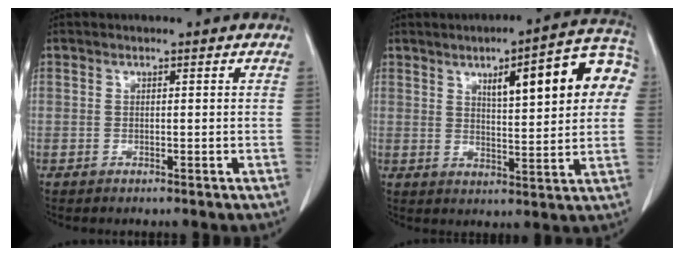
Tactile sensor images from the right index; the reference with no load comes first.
{"total": 14.7, "force": [4.6, 3.0, 13.6], "torque": [-0.177, 0.028, 0.059]}